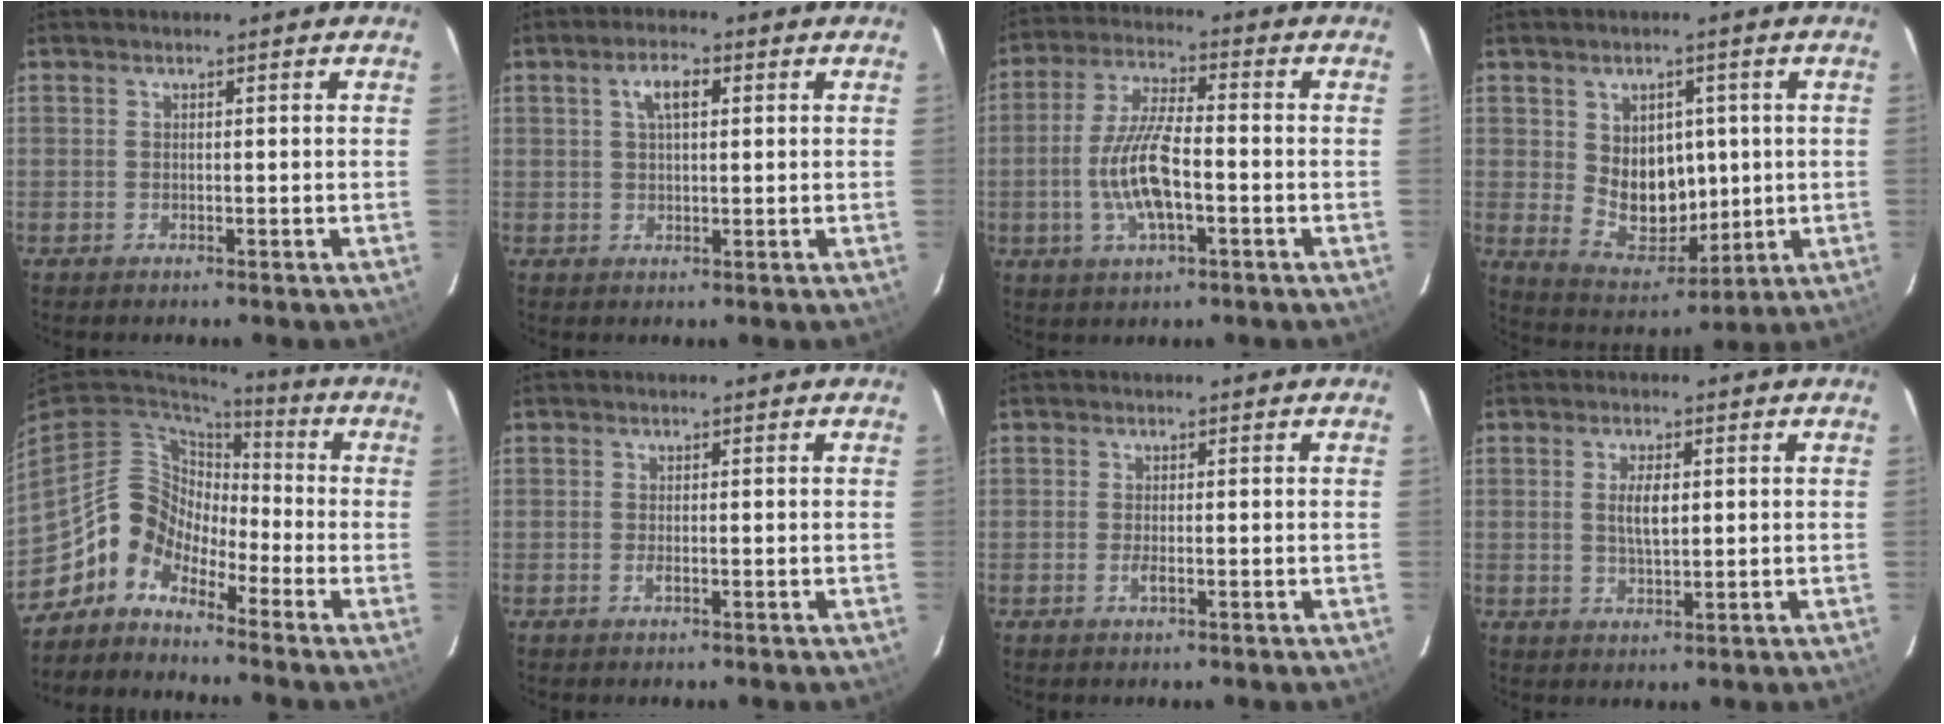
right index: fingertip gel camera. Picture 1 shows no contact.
{"total": 4.1, "force": [1.4, 1.7, 3.5], "torque": [-0.065, 0.012, 0.027]}
{"total": 11.1, "force": [-2.8, 3.4, 10.2], "torque": [-0.208, 0.000, -0.053]}
{"total": 10.5, "force": [1.4, 8.2, 6.5], "torque": [-0.111, -0.009, 0.051]}
{"total": 10.2, "force": [-6.7, 7.2, 2.8], "torque": [-0.059, 0.035, -0.149]}
{"total": 0.7, "force": [-0.3, 0.1, 0.7], "torque": [-0.014, -0.002, -0.005]}
{"total": 1.3, "force": [-0.5, 0.2, 1.2], "torque": [-0.023, -0.004, -0.008]}
{"total": 4.2, "force": [0.6, 1.6, 3.8], "torque": [-0.069, -0.001, 0.014]}